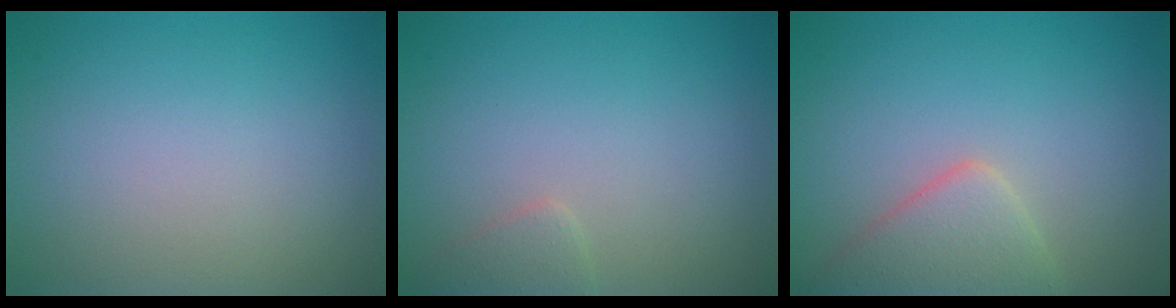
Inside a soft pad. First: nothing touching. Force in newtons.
{"total": 1.2, "press": 1.2, "slide": 0.1}
{"total": 3.9, "press": 3.9, "slide": 0.1}